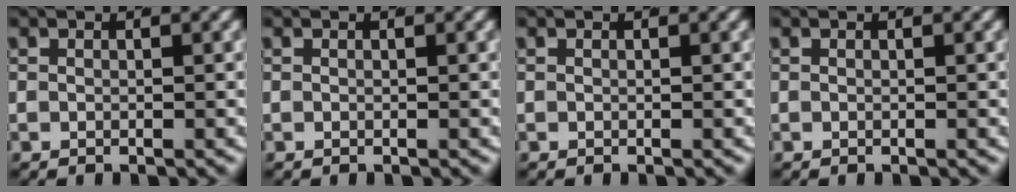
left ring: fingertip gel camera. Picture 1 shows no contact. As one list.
[{"total": 0.0}, {"total": 0.0}, {"total": 0.0}]